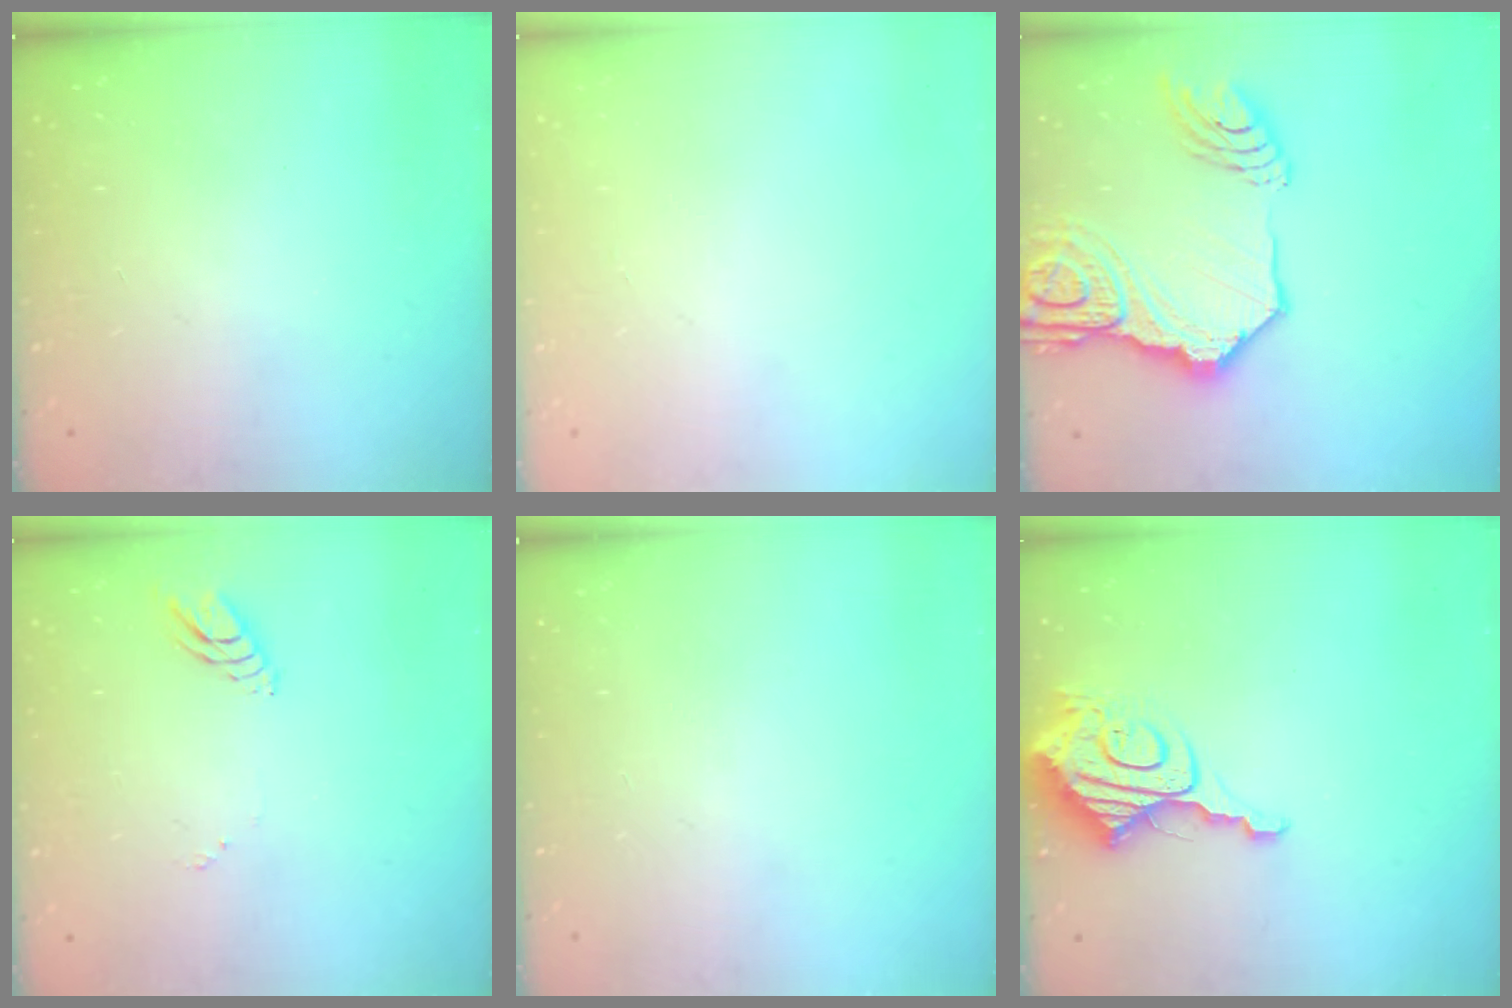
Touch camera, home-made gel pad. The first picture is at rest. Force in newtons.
{"total": 0.0}
{"total": 23.1, "press": 22.9, "slide": 2.8}
{"total": 5.8, "press": 5.8, "slide": 0.4}
{"total": 0.0}
{"total": 12.7, "press": 12.6, "slide": 1.6}